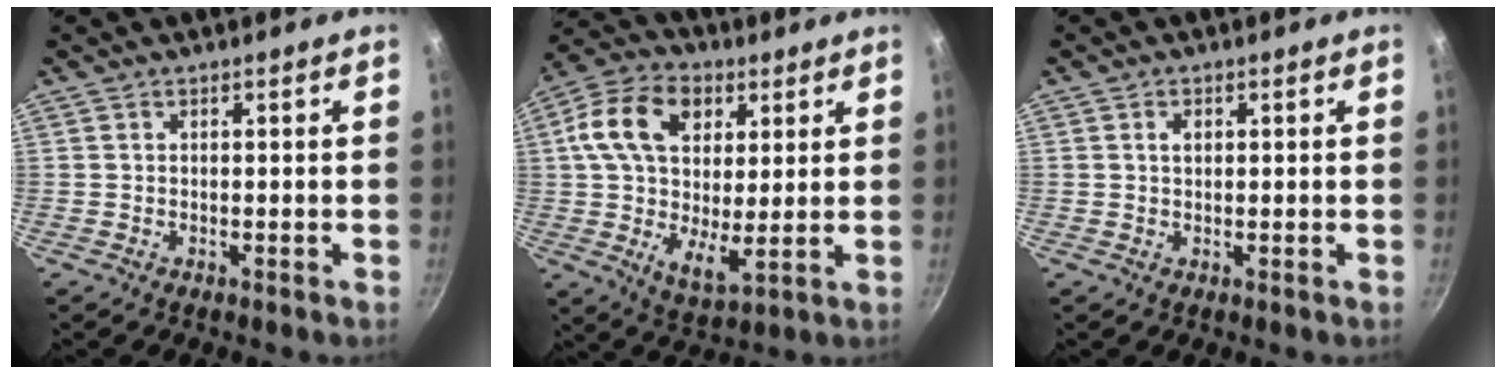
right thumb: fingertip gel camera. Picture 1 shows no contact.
{"total": 17.3, "force": [5.0, 10.8, 12.6], "torque": [-0.209, -0.011, 0.079]}
{"total": 1.7, "force": [0.5, 1.2, 1.1], "torque": [-0.013, 0.003, 0.009]}